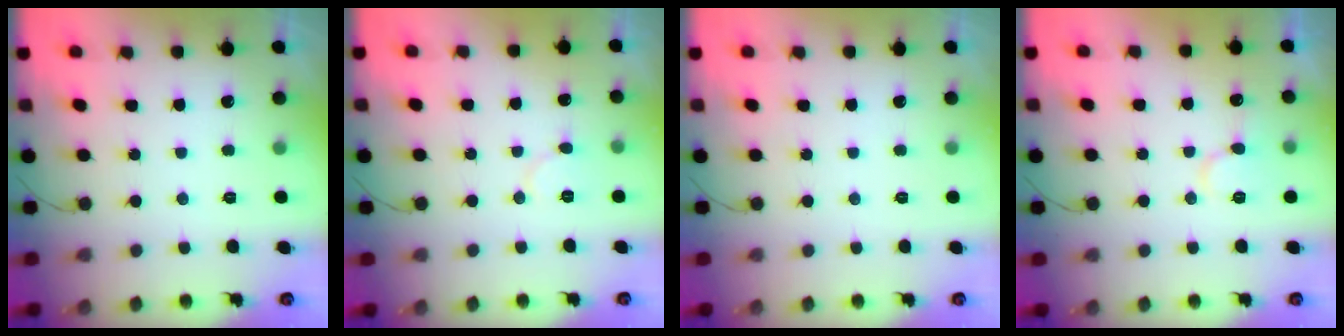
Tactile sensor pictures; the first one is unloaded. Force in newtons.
{"total": 5.3, "press": 5.3, "slide": 0.6}
{"total": 0.0}
{"total": 8.3, "press": 8.2, "slide": 1.2}